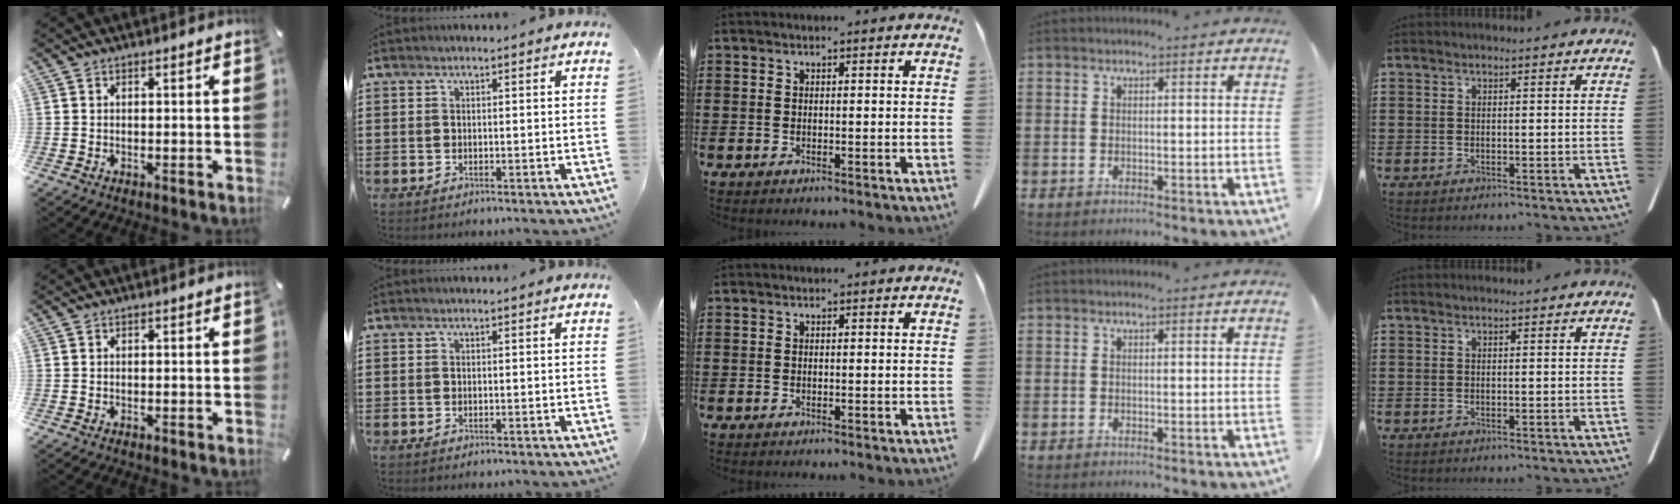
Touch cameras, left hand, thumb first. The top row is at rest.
{}